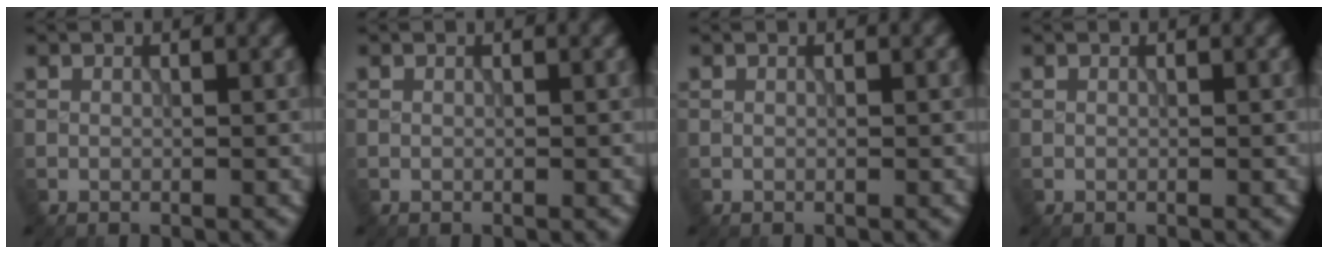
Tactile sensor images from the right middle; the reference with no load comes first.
{"total": 0.0}
{"total": 0.0}
{"total": 0.0}